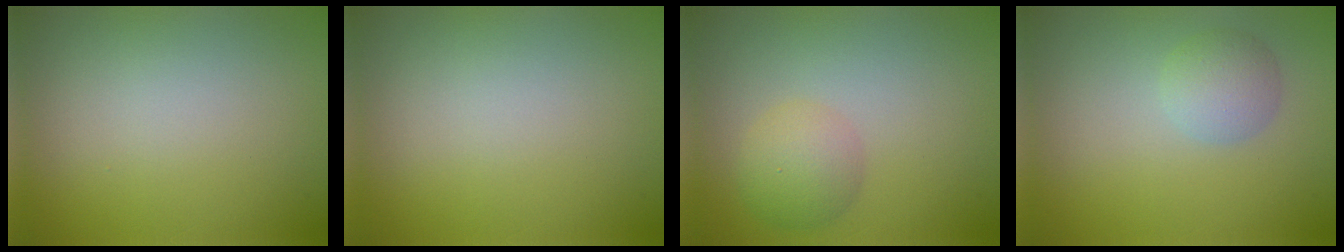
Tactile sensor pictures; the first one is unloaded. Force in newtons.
{"total": 0.0}
{"total": 2.9, "press": 2.9, "slide": 0.1}
{"total": 2.4, "press": 2.4, "slide": 0.1}